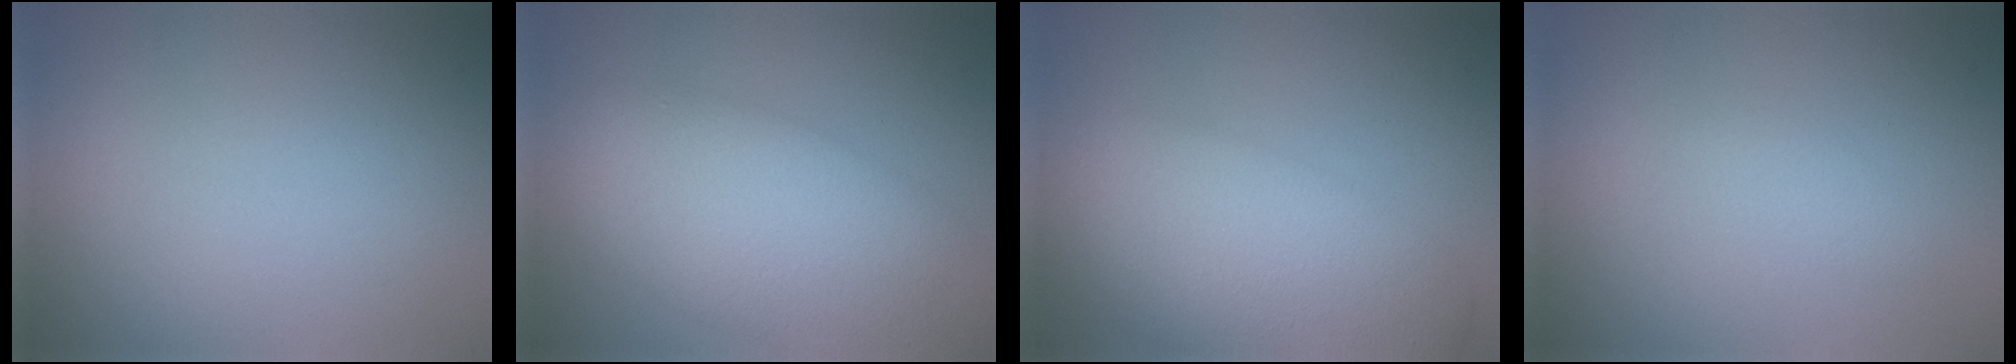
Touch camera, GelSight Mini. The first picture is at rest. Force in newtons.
{"total": 9.9, "press": 9.9, "slide": 0.5}
{"total": 10.3, "press": 10.3, "slide": 0.7}
{"total": 1.1, "press": 1.1, "slide": 0.1}